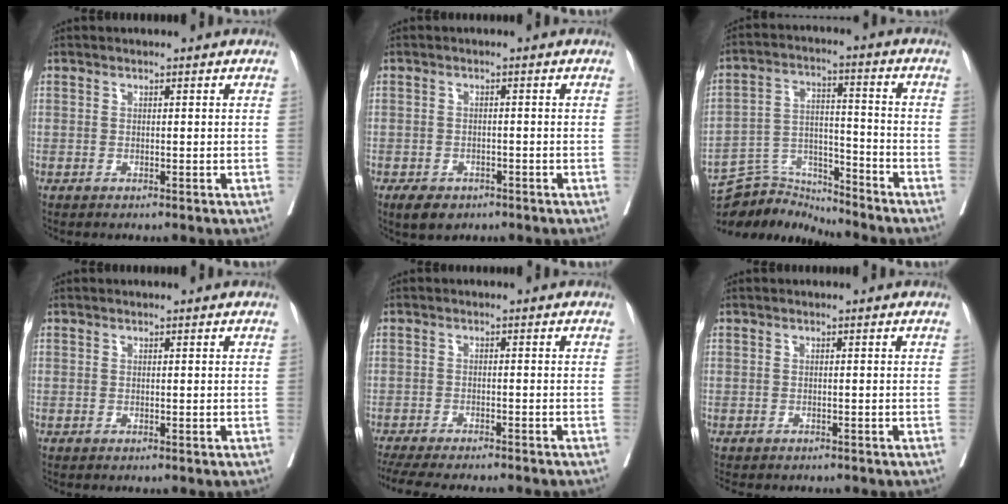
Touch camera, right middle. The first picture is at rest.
{"total": 4.4, "force": [-3.1, 2.5, 2.0], "torque": [-0.030, -0.004, -0.040]}
{"total": 8.8, "force": [-8.7, 0.8, -0.5], "torque": [0.011, 0.035, -0.159]}
{"total": 0.0}
{"total": 14.8, "force": [-13.1, 1.7, 6.8], "torque": [-0.116, -0.030, -0.177]}
{"total": 4.3, "force": [-3.7, 1.7, 1.3], "torque": [-0.017, -0.004, -0.047]}